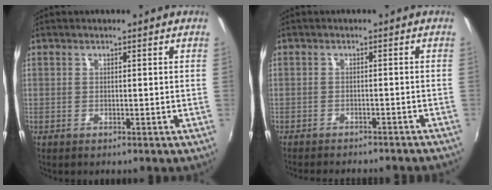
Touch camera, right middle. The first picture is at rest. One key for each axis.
{"total": 9.4, "fx": -8.5, "fy": 1.5, "fz": 3.7, "tx": -0.085, "ty": -0.016, "tz": -0.113}